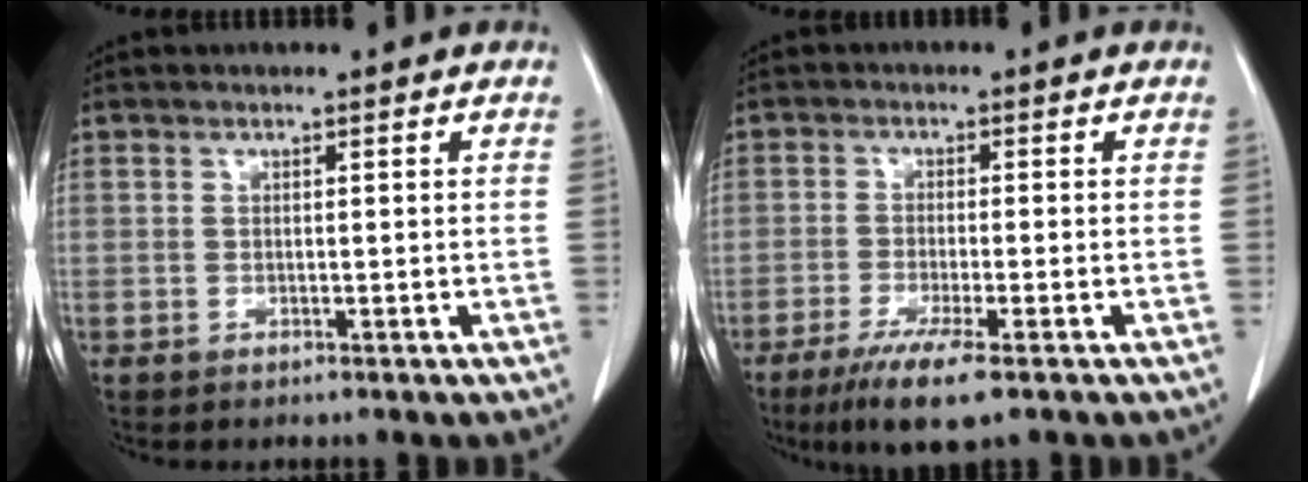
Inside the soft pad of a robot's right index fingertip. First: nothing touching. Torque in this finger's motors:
{"motor_torque": [0.45, -0.41, 0.39, 0.08]}